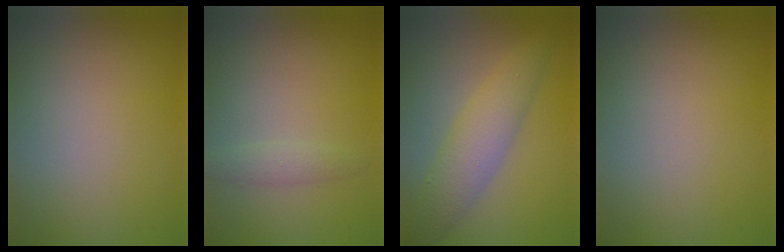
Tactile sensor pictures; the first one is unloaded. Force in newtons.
{"total": 1.4, "press": 1.4, "slide": 0.0}
{"total": 4.3, "press": 4.3, "slide": 0.1}
{"total": 0.0}